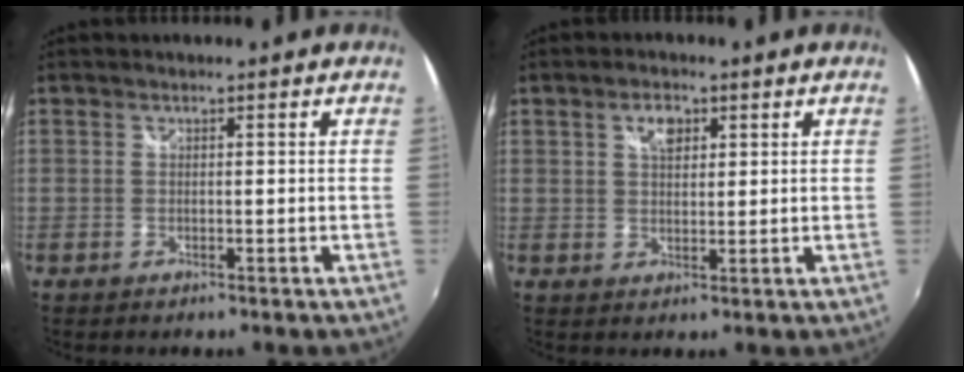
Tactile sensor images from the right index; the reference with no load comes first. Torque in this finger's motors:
{"motor_torque": [0.66, 0.17, 0.21, 0.05]}